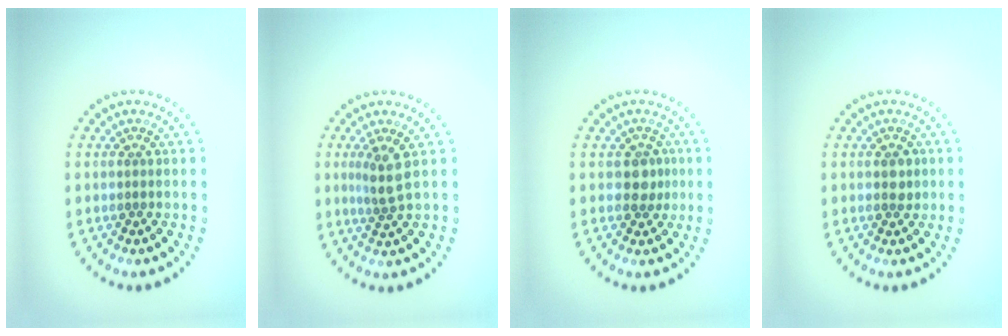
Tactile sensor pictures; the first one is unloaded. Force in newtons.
{"total": 2.2, "press": 1.7, "slide": 1.4}
{"total": 2.0, "press": 1.8, "slide": 0.8}
{"total": 1.5, "press": 1.5, "slide": 0.2}